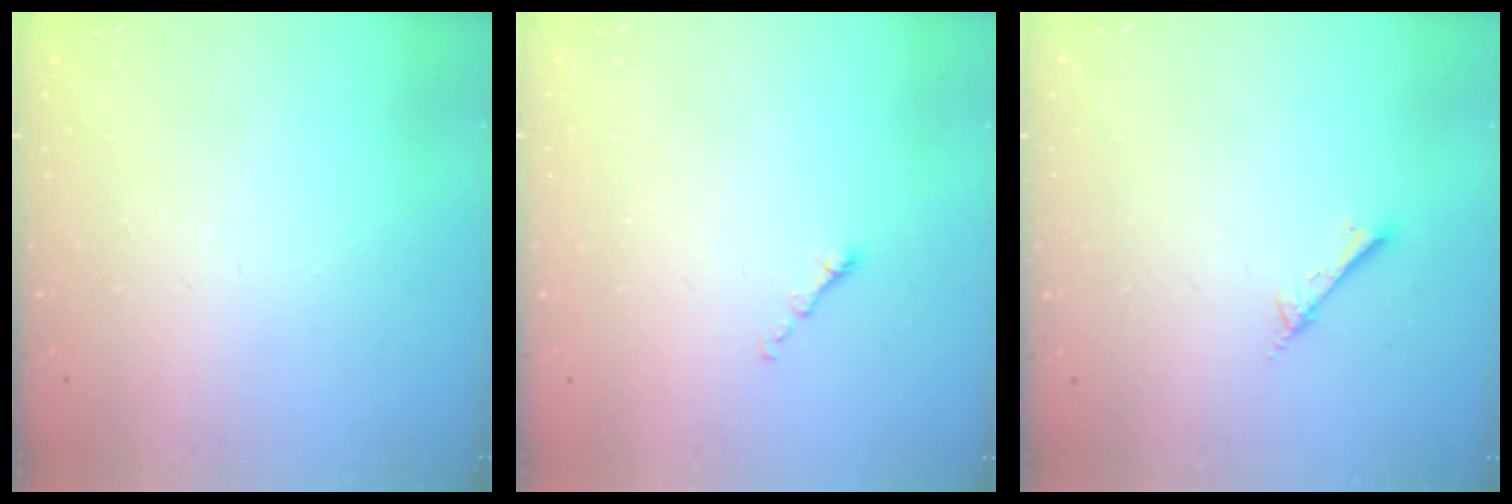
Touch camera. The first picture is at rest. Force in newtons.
{"total": 0.6, "press": 0.5, "slide": 0.2}
{"total": 1.5, "press": 1.4, "slide": 0.2}